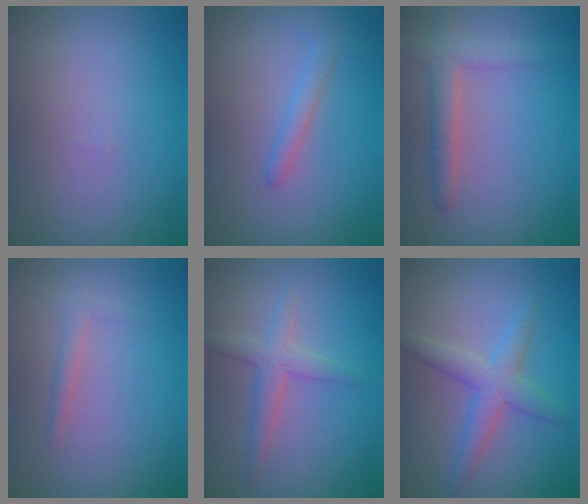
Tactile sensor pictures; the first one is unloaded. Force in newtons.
{"total": 1.4, "press": 1.4, "slide": 0.0}
{"total": 2.9, "press": 2.9, "slide": 0.2}
{"total": 1.0, "press": 1.0, "slide": 0.1}
{"total": 2.3, "press": 2.3, "slide": 0.2}
{"total": 3.2, "press": 3.2, "slide": 0.0}